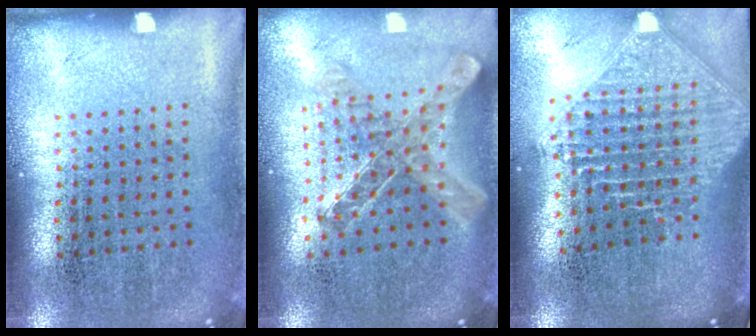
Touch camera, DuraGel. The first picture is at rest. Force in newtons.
{"total": 1.1, "press": 1.1, "slide": 0.2}
{"total": 2.4, "press": 1.9, "slide": 1.5}